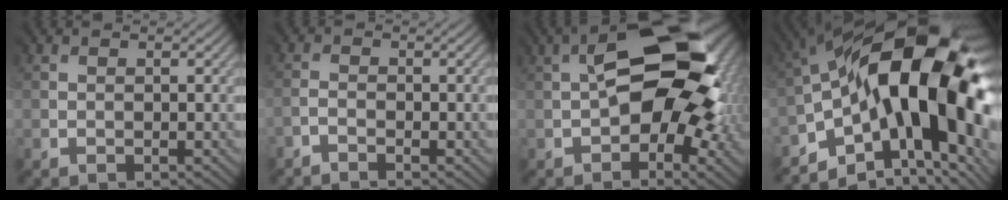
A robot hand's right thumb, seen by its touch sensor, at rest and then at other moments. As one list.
[{"total": 1.4, "force": [-1.4, -0.3, -0.1], "torque": [-0.006, 0.001, -0.032]}, {"total": 16.9, "force": [0.4, 9.6, 14.0], "torque": [-0.206, -0.004, 0.003]}, {"total": 19.3, "force": [-1.0, 10.3, 16.3], "torque": [-0.275, -0.005, -0.015]}]